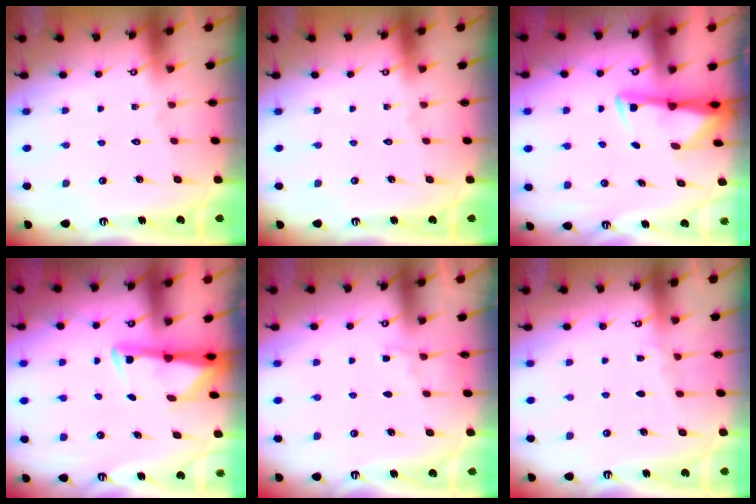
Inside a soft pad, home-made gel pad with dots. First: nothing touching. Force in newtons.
{"total": 0.0}
{"total": 2.8, "press": 2.7, "slide": 0.6}
{"total": 2.9, "press": 2.9, "slide": 0.6}
{"total": 2.7, "press": 2.6, "slide": 0.4}
{"total": 3.0, "press": 3.0, "slide": 0.3}